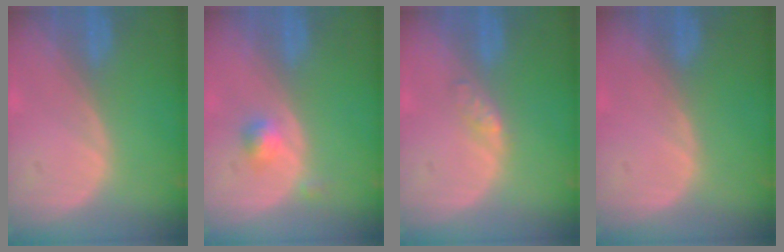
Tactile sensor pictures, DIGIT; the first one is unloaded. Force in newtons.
{"total": 2.4, "press": 2.1, "slide": 1.1}
{"total": 2.0, "press": 2.0, "slide": 0.1}
{"total": 0.0}